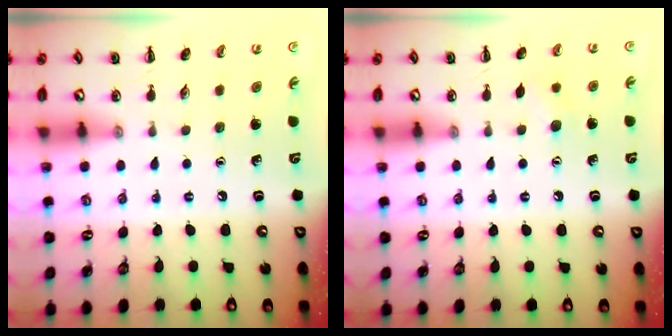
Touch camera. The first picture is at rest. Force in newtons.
{"total": 5.7, "press": 5.6, "slide": 1.4}